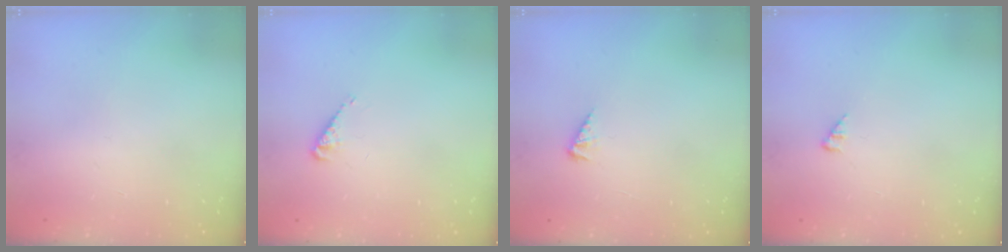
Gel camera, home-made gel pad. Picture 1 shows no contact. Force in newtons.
{"total": 1.7, "press": 1.7, "slide": 0.4}
{"total": 2.6, "press": 2.6, "slide": 0.5}
{"total": 1.0, "press": 1.0, "slide": 0.2}